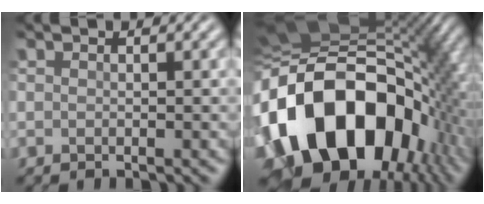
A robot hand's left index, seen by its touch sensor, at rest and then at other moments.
{"total": 20.0, "force": [-4.1, 14.0, 13.6], "torque": [-0.261, -0.015, -0.072]}